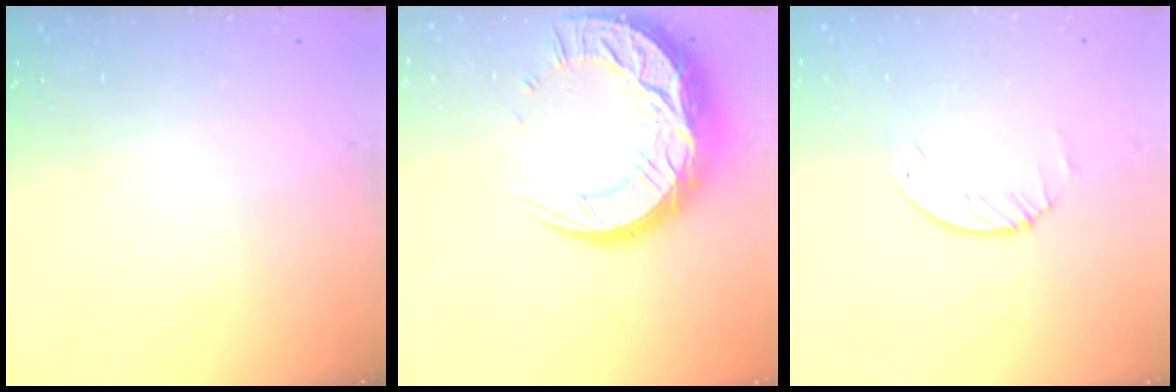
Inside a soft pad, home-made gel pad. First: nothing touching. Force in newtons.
{"total": 22.3, "press": 22.2, "slide": 1.9}
{"total": 1.6, "press": 1.6, "slide": 0.2}